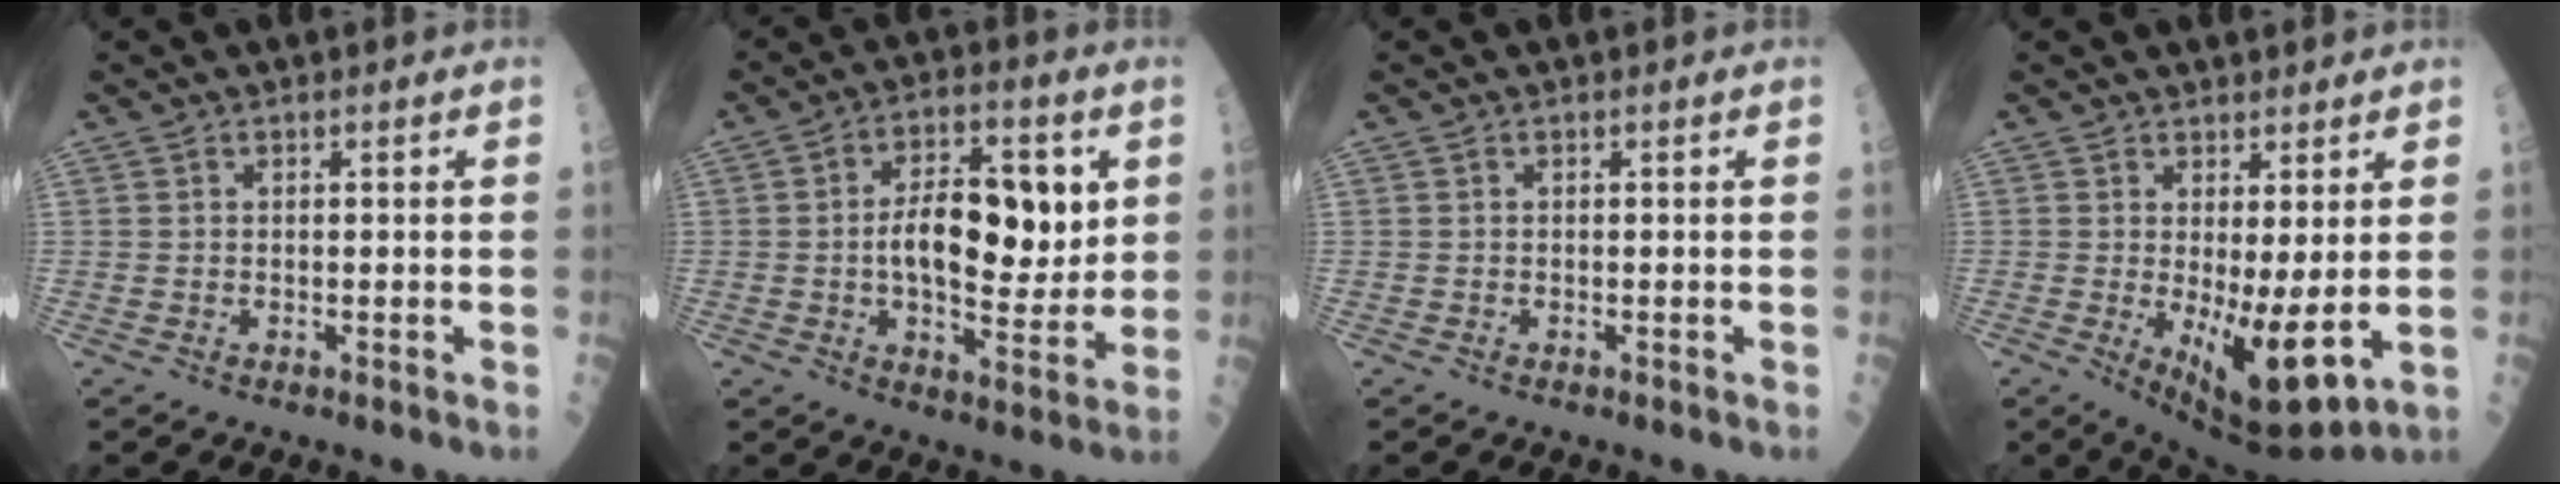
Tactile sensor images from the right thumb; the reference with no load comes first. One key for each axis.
{"total": 15.0, "fx": 2.0, "fy": 7.3, "fz": 12.9, "tx": -0.168, "ty": 0.001, "tz": 0.032}
{"total": 0.0}
{"total": 11.0, "fx": -0.8, "fy": 3.5, "fz": 10.4, "tx": -0.161, "ty": -0.021, "tz": 0.003}